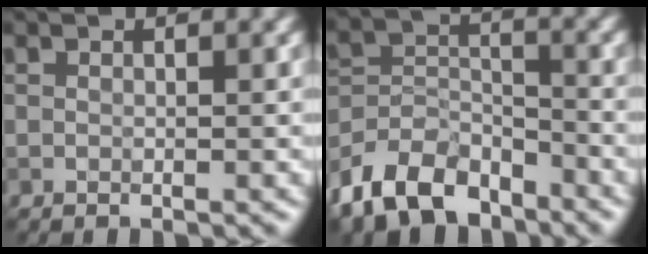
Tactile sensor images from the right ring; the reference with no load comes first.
{"total": 8.3, "force": [-6.2, 4.2, 3.4], "torque": [-0.064, -0.003, -0.129]}